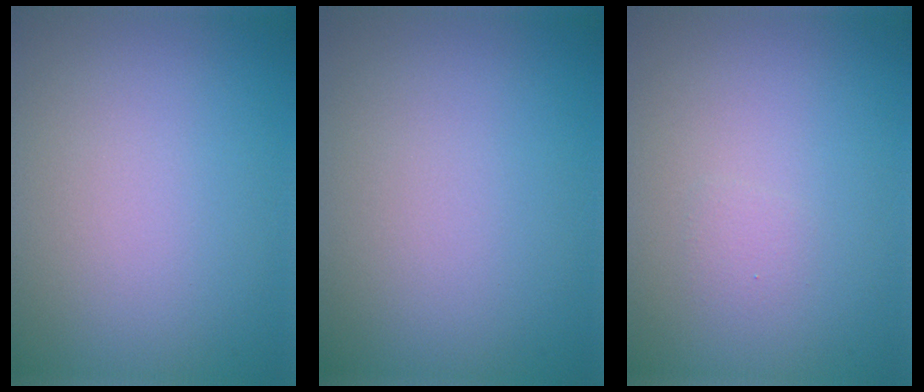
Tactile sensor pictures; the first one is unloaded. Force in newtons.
{"total": 0.0}
{"total": 0.6, "press": 0.6, "slide": 0.1}